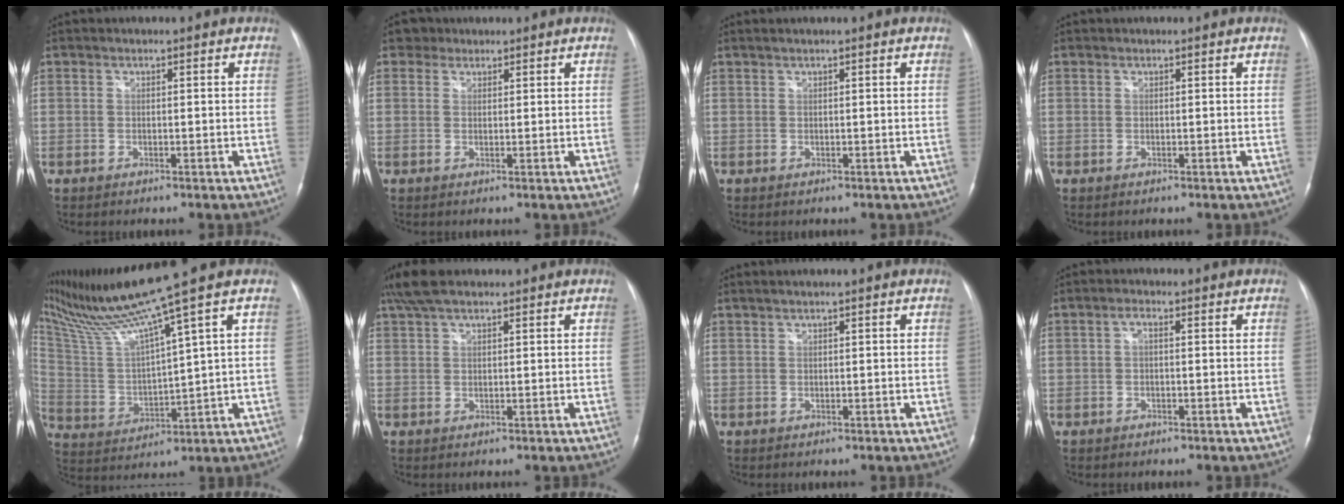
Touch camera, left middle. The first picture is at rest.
{"total": 1.9, "force": [1.3, 1.4, -0.3], "torque": [0.010, 0.003, 0.013]}
{"total": 0.7, "force": [0.6, -0.1, 0.4], "torque": [-0.011, 0.008, 0.015]}
{"total": 0.0}
{"total": 13.8, "force": [10.7, -3.1, 8.2], "torque": [-0.162, -0.008, 0.209]}
{"total": 5.0, "force": [3.9, 1.5, 2.8], "torque": [-0.065, 0.022, 0.075]}
{"total": 0.9, "force": [0.7, -0.2, 0.5], "torque": [-0.014, 0.008, 0.017]}
{"total": 1.1, "force": [0.1, 0.4, 1.0], "torque": [-0.018, 0.003, -0.002]}